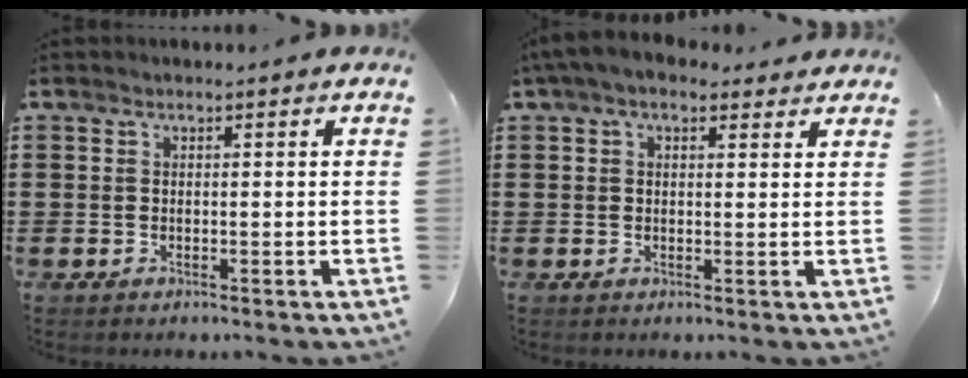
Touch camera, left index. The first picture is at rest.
{"total": 3.6, "force": [2.5, 1.7, 1.9], "torque": [-0.046, 0.003, 0.044]}